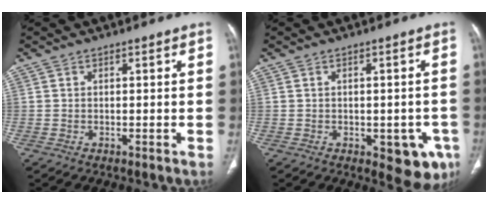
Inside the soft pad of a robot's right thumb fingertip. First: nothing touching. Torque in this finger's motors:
{"motor_torque": [1.37, 1.00, -0.11, 0.04, 0.00]}